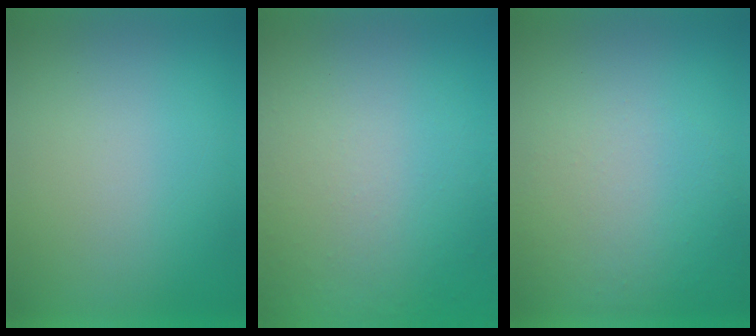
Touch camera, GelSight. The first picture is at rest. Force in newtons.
{"total": 8.3}
{"total": 1.0}